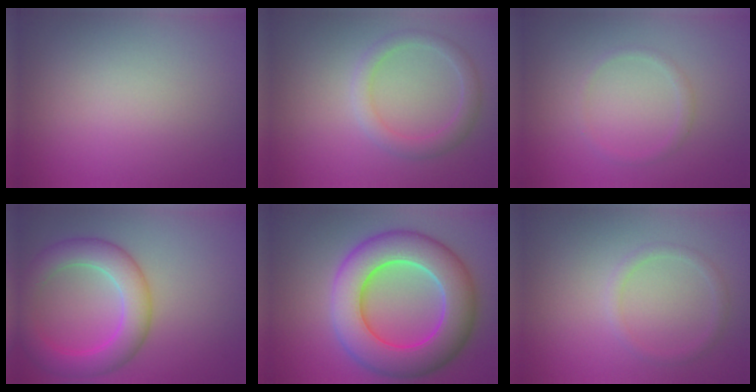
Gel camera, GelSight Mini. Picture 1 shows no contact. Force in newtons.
{"total": 2.4, "press": 2.4, "slide": 0.1}
{"total": 1.0, "press": 1.0, "slide": 0.0}
{"total": 5.6, "press": 5.6, "slide": 0.1}
{"total": 10.5, "press": 10.5, "slide": 0.4}
{"total": 1.2, "press": 1.2, "slide": 0.0}